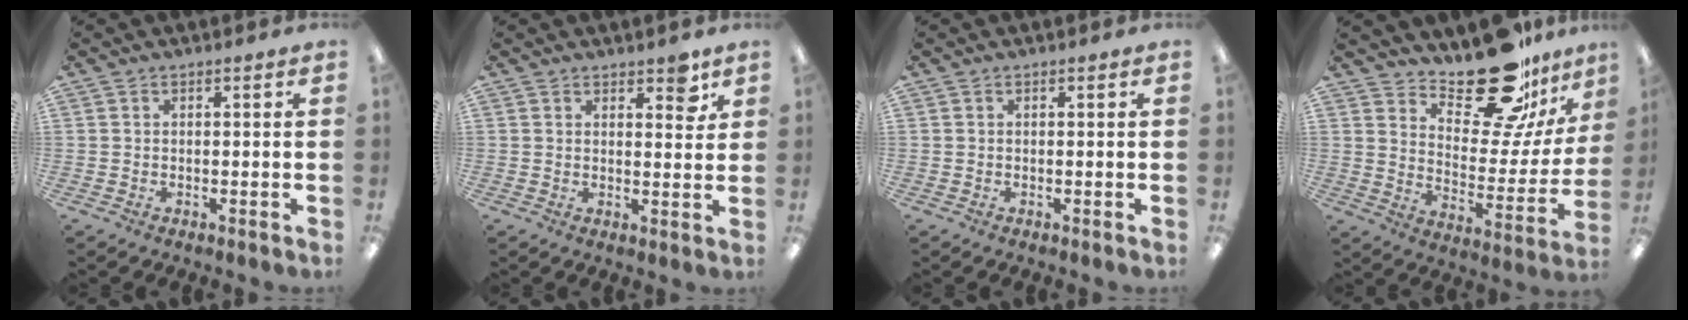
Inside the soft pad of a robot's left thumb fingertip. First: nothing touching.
{"total": 4.8, "force": [3.4, 2.0, 2.7], "torque": [-0.013, -0.022, 0.051]}
{"total": 0.0}
{"total": 21.5, "force": [17.2, 7.7, 10.3], "torque": [-0.142, -0.127, 0.290]}